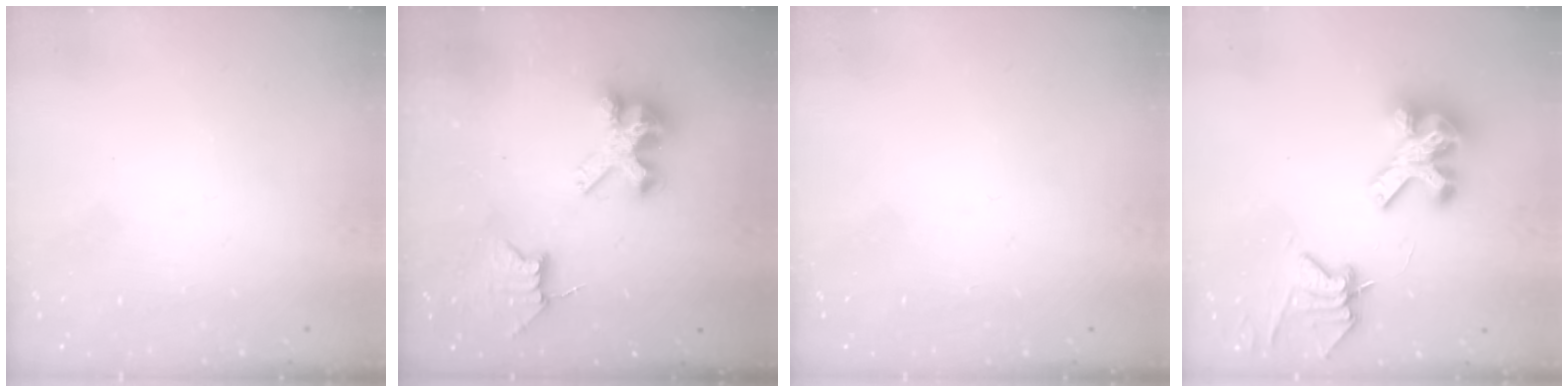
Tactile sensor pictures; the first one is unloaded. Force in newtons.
{"total": 8.1, "press": 8.1, "slide": 0.7}
{"total": 0.0}
{"total": 10.4, "press": 10.3, "slide": 1.0}